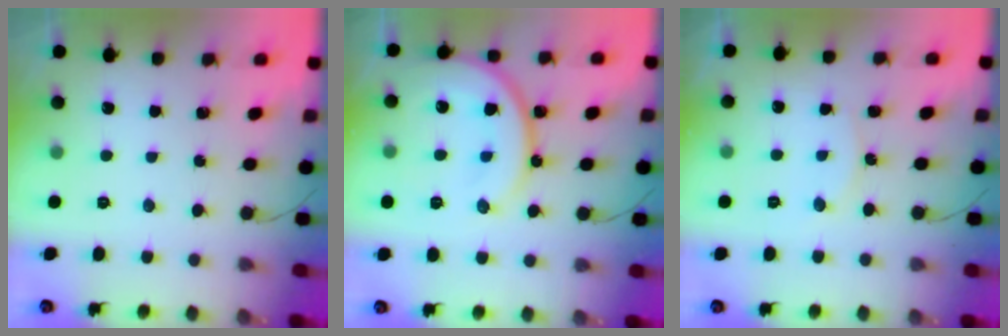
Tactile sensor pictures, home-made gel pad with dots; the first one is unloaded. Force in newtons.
{"total": 15.7, "press": 15.6, "slide": 1.5}
{"total": 7.8, "press": 7.8, "slide": 0.5}